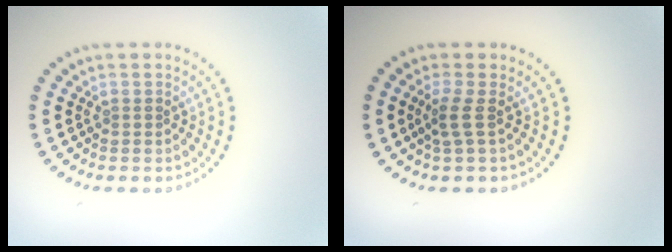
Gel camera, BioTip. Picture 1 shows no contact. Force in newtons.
{"total": 1.8, "press": 1.1, "slide": 1.4}